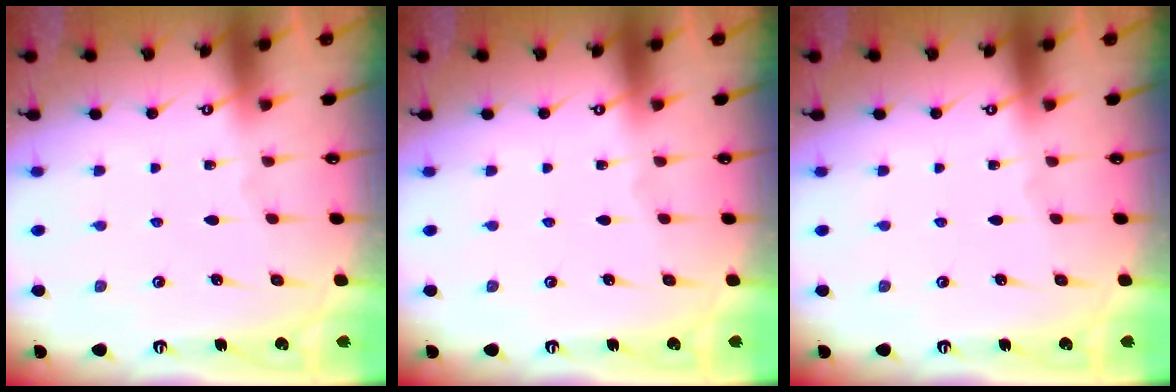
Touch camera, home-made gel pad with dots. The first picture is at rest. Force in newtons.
{"total": 0.0}
{"total": 0.0}